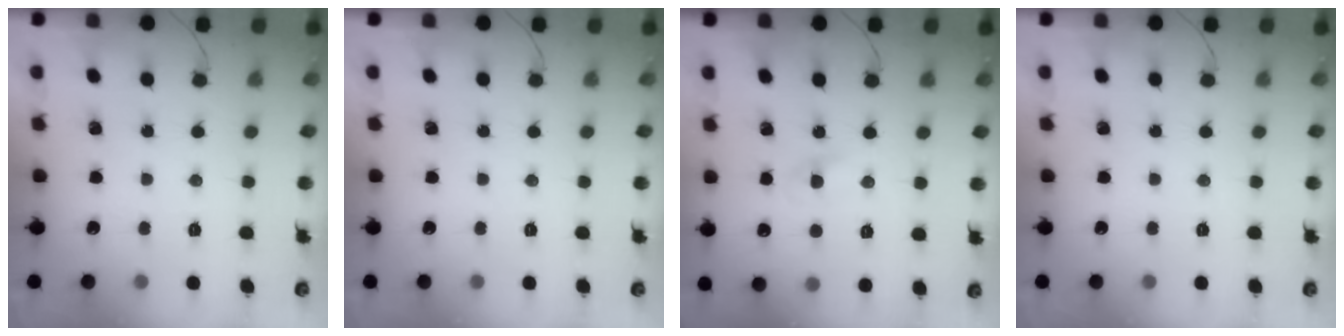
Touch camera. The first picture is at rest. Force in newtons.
{"total": 0.0}
{"total": 1.2, "press": 1.0, "slide": 0.7}
{"total": 0.0}